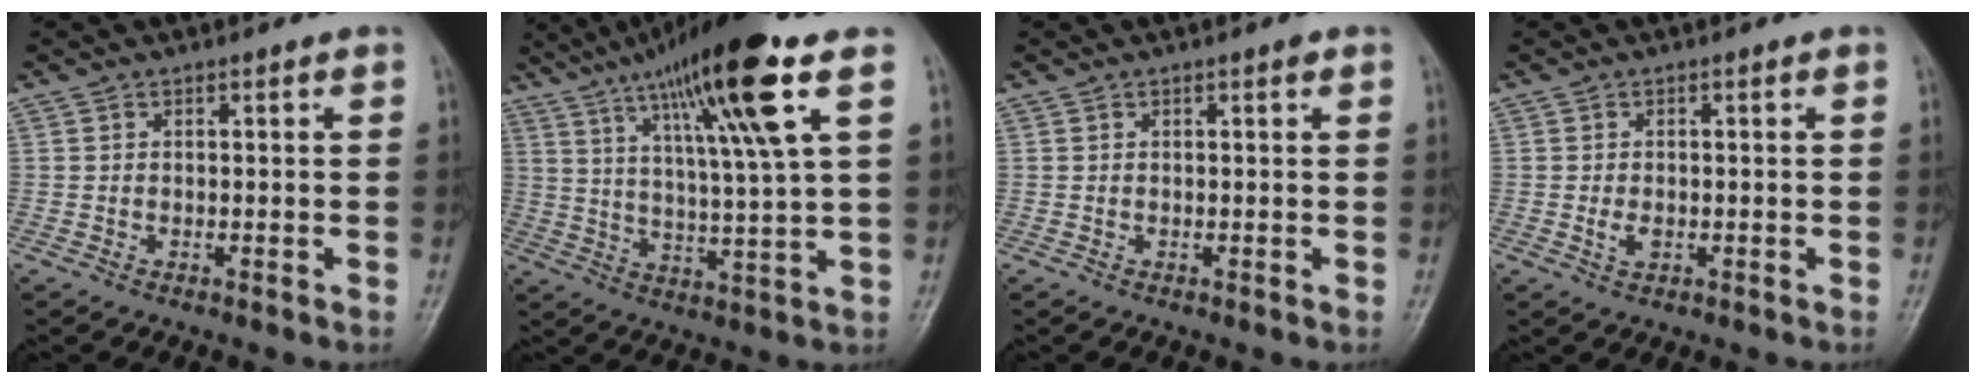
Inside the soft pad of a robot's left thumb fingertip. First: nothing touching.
{"total": 18.9, "force": [9.9, 1.5, 16.0], "torque": [-0.266, -0.023, 0.166]}
{"total": 0.8, "force": [0.4, 0.2, 0.7], "torque": [-0.010, 0.001, 0.004]}
{"total": 2.1, "force": [-0.3, 1.3, 1.7], "torque": [-0.030, -0.003, -0.007]}